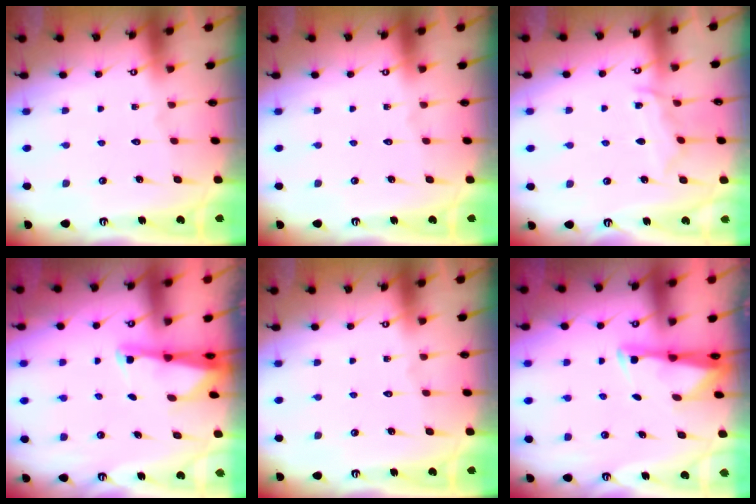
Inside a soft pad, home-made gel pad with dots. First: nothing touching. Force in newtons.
{"total": 0.0}
{"total": 6.9, "press": 6.8, "slide": 0.8}
{"total": 2.9, "press": 2.8, "slide": 0.5}
{"total": 0.0}
{"total": 2.8, "press": 2.8, "slide": 0.4}